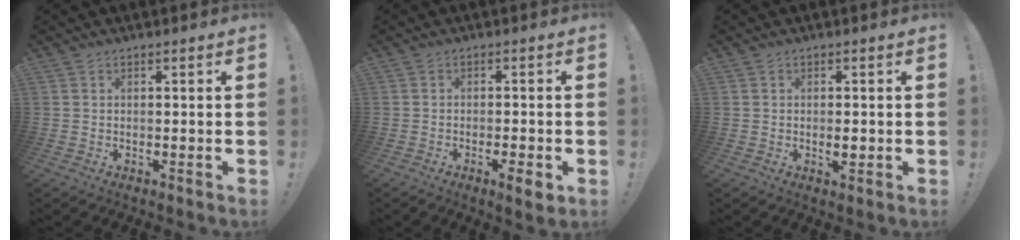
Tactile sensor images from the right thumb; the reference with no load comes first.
{"total": 4.4, "force": [-2.0, 1.0, 3.7], "torque": [-0.044, -0.001, -0.029]}
{"total": 2.0, "force": [-0.4, 0.9, 1.7], "torque": [-0.012, -0.005, -0.009]}